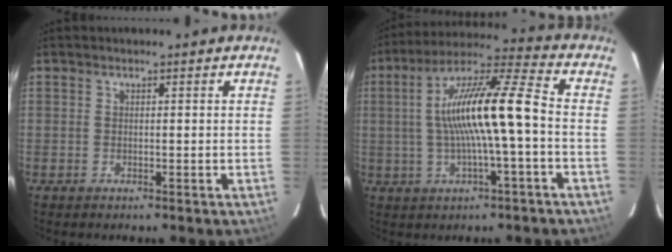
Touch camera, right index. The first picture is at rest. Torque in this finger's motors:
{"motor_torque": [1.50, -0.64, 1.05, 0.21]}